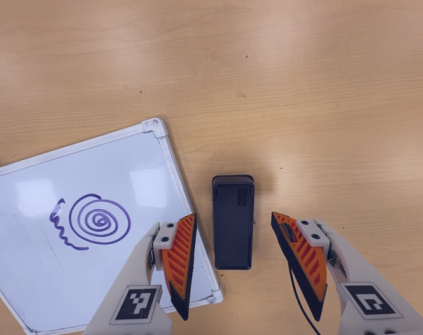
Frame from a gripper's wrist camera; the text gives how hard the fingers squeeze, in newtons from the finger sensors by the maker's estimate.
{"total": 0.0}